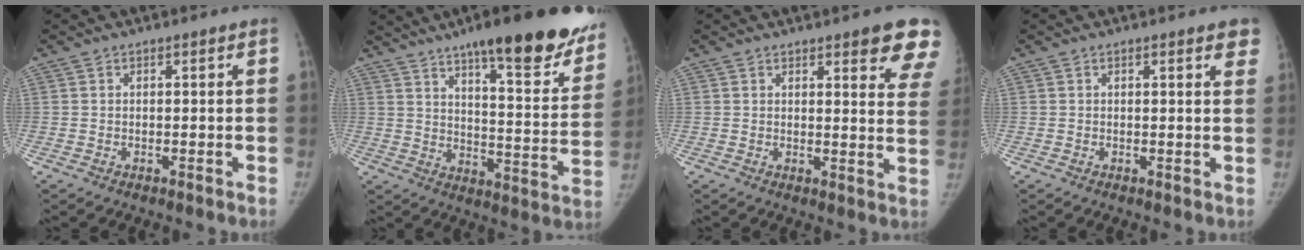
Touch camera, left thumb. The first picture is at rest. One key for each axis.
{"total": 26.7, "fx": 18.5, "fy": 6.1, "fz": 18.2, "tx": -0.218, "ty": -0.073, "tz": 0.251}
{"total": 11.5, "fx": 7.8, "fy": 2.7, "fz": 7.9, "tx": -0.064, "ty": -0.037, "tz": 0.079}
{"total": 4.2, "fx": 2.8, "fy": 1.0, "fz": 3.0, "tx": -0.014, "ty": -0.004, "tz": 0.024}